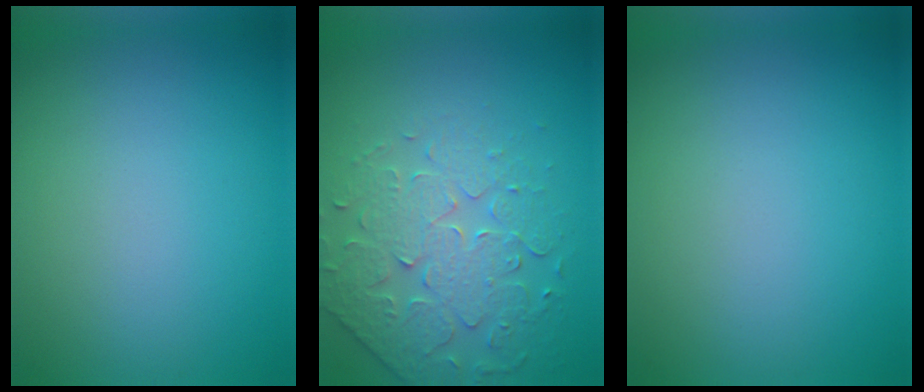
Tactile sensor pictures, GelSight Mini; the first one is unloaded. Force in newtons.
{"total": 4.2, "press": 4.1, "slide": 1.2}
{"total": 0.0}